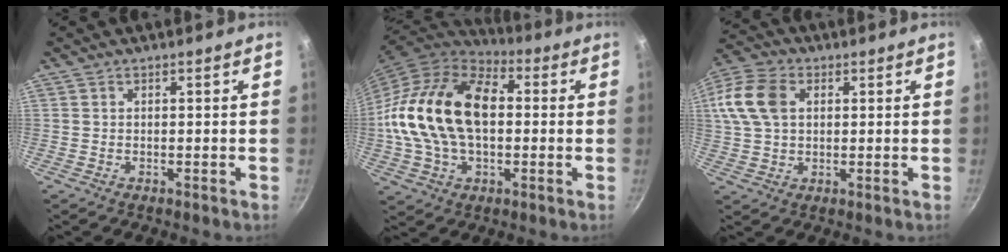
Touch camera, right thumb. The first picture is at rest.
{"total": 23.6, "force": [0.7, 15.1, 18.0], "torque": [-0.328, 0.034, 0.003]}
{"total": 12.7, "force": [3.0, 8.8, 8.6], "torque": [-0.176, 0.018, 0.047]}